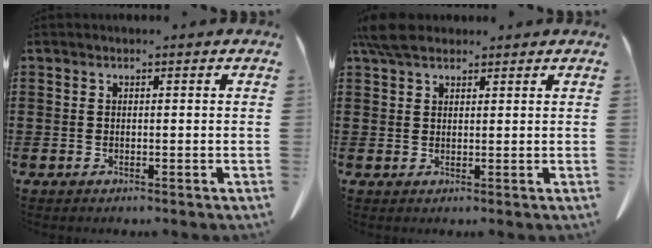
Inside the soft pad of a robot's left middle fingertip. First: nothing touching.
{"total": 4.4, "force": [3.4, 1.7, 2.1], "torque": [-0.051, 0.001, 0.067]}